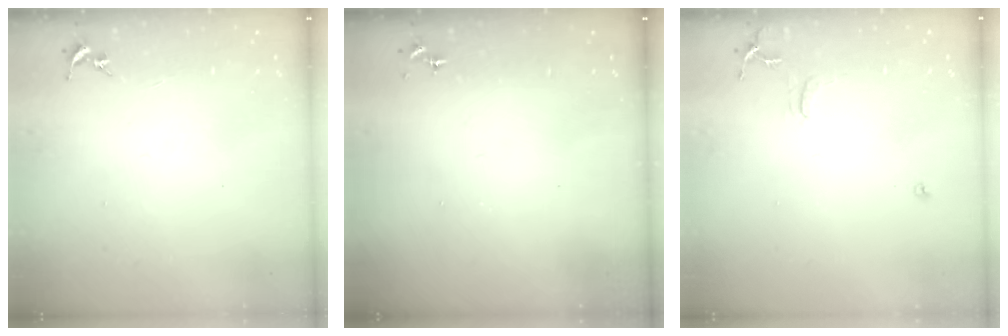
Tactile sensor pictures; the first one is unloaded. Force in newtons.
{"total": 0.0}
{"total": 7.2, "press": 7.2, "slide": 0.8}